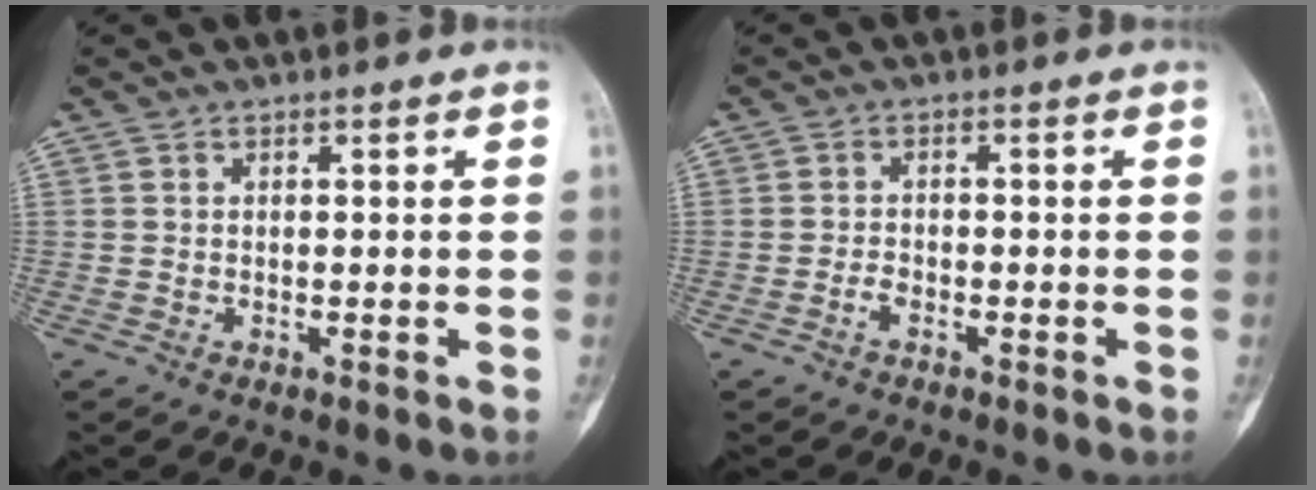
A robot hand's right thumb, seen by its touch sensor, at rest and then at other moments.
{"total": 1.9, "force": [-1.2, 1.0, 1.0], "torque": [-0.017, 0.006, -0.027]}